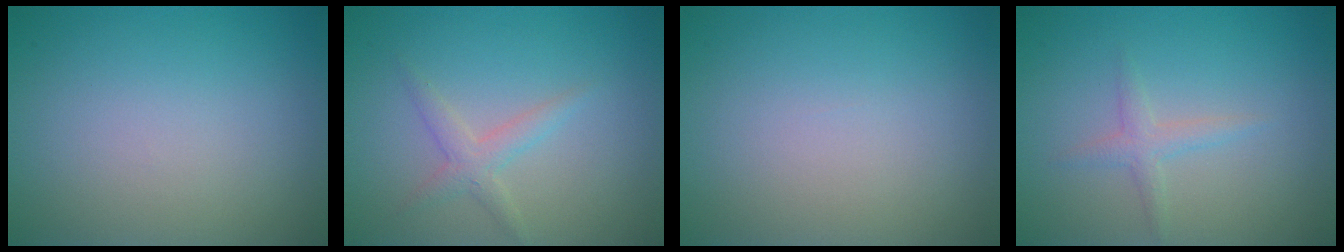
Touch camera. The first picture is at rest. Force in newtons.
{"total": 1.8, "press": 1.8, "slide": 0.0}
{"total": 0.0}
{"total": 1.5, "press": 1.5, "slide": 0.1}